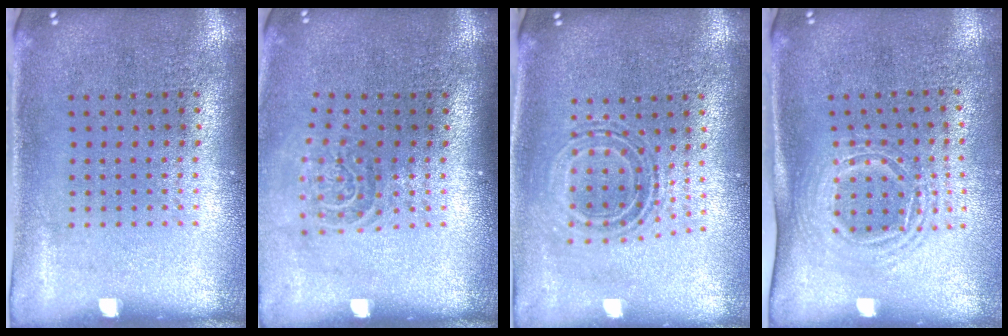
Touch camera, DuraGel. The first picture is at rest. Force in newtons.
{"total": 1.5, "press": 1.1, "slide": 1.0}
{"total": 0.8, "press": 0.8, "slide": 0.3}
{"total": 1.6, "press": 1.2, "slide": 1.0}